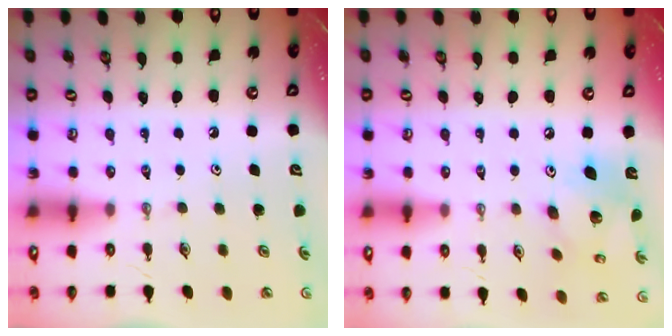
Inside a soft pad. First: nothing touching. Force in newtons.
{"total": 12.1, "press": 12.0, "slide": 1.0}